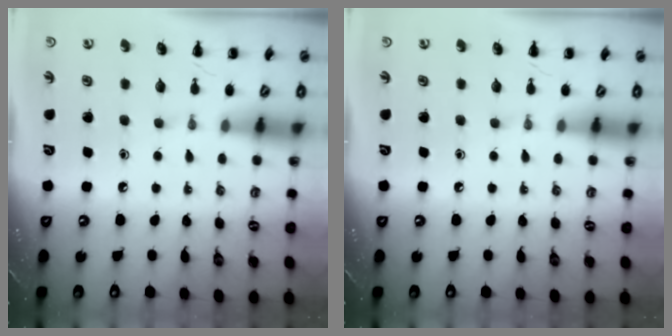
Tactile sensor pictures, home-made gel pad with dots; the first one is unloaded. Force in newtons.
{"total": 0.0}